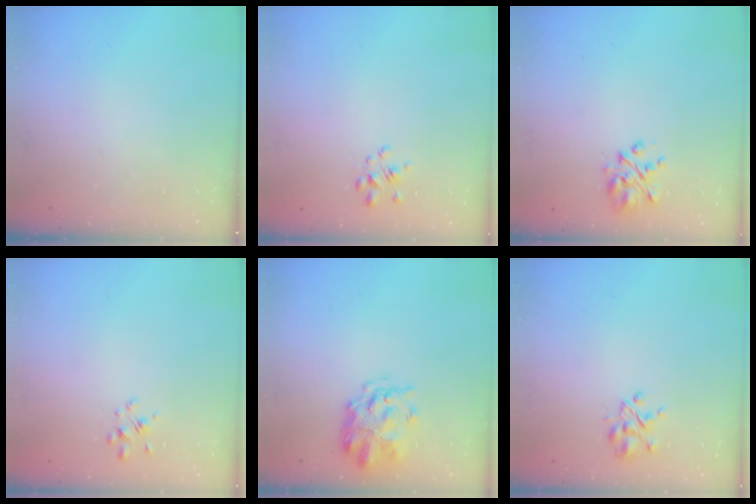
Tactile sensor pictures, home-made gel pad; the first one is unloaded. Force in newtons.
{"total": 2.7, "press": 2.4, "slide": 1.1}
{"total": 5.6, "press": 5.2, "slide": 2.0}
{"total": 2.2, "press": 2.0, "slide": 0.9}
{"total": 4.5, "press": 4.3, "slide": 1.5}
{"total": 3.8, "press": 3.7, "slide": 0.9}